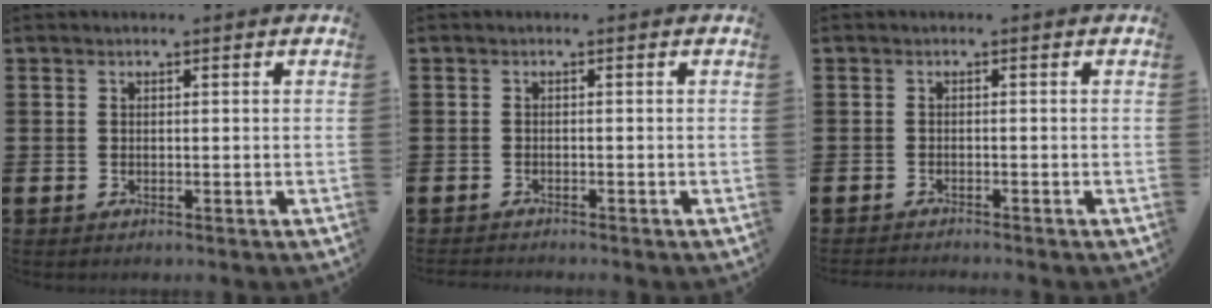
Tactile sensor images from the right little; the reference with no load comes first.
{"total": 0.7, "force": [-0.7, 0.0, 0.1], "torque": [-0.002, -0.002, -0.014]}
{"total": 0.8, "force": [-0.8, -0.1, 0.0], "torque": [-0.001, -0.001, -0.016]}